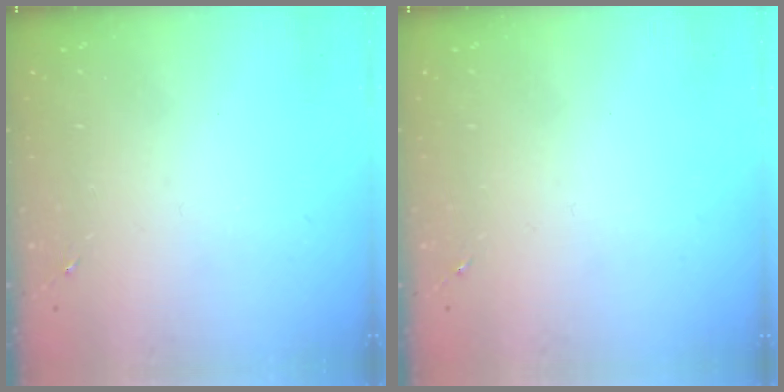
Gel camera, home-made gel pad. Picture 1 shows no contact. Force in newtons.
{"total": 0.0}